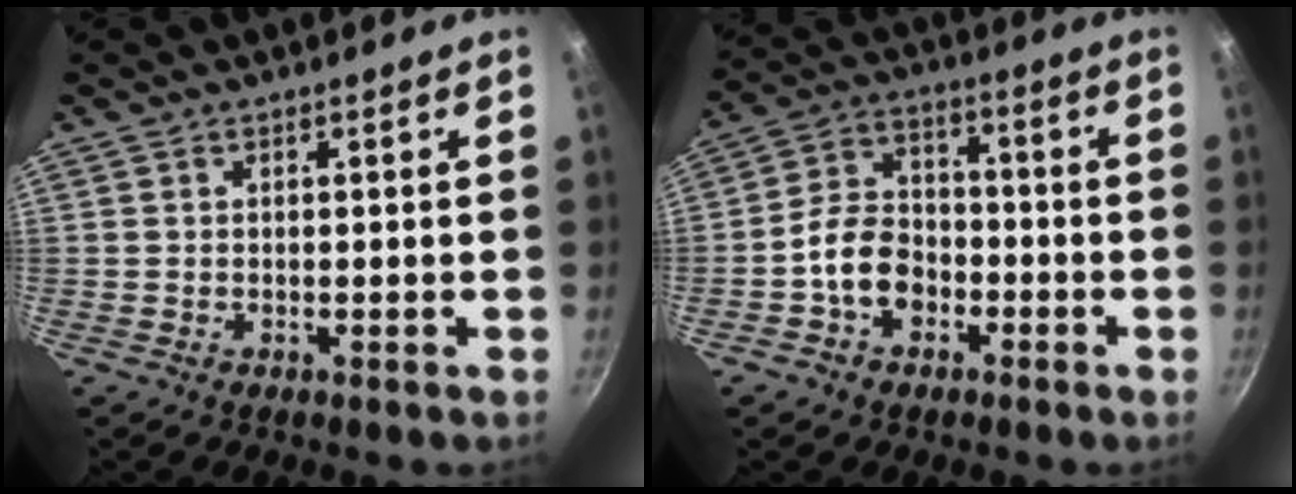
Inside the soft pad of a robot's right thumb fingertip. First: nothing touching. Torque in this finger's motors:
{"motor_torque": [0.72, 0.04, 0.80, -0.83, -0.09]}